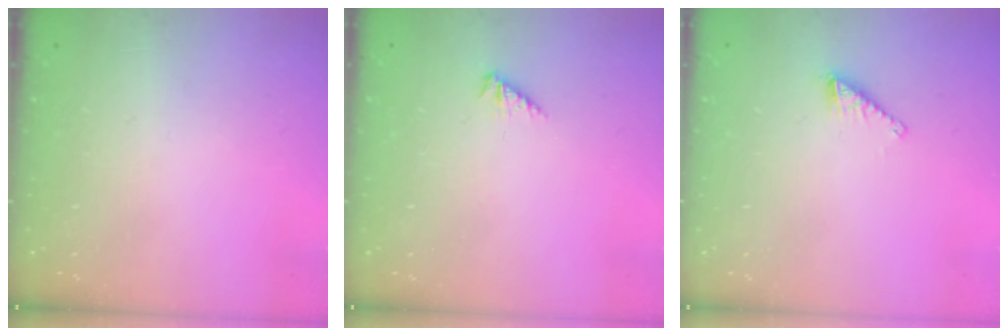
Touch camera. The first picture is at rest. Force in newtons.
{"total": 1.9, "press": 1.9, "slide": 0.3}
{"total": 1.8, "press": 1.7, "slide": 0.1}